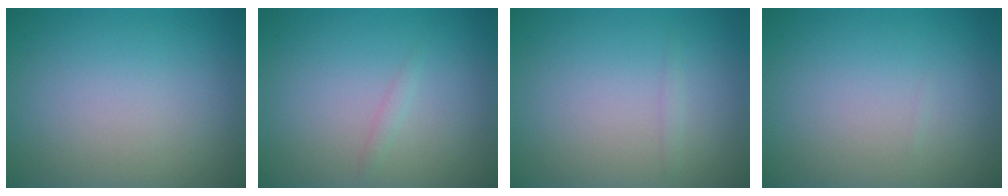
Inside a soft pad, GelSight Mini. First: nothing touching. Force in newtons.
{"total": 0.6, "press": 0.6, "slide": 0.1}
{"total": 0.5, "press": 0.5, "slide": 0.0}
{"total": 0.0}